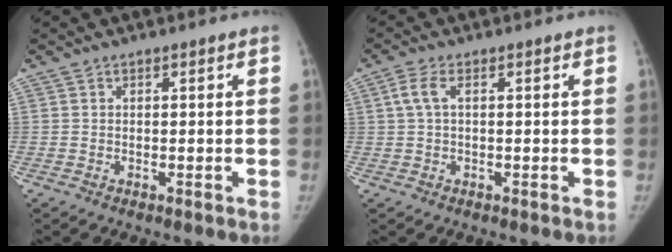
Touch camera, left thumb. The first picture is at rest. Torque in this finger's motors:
{"motor_torque": [0.07, 0.23, 0.68, 0.00, 0.03]}